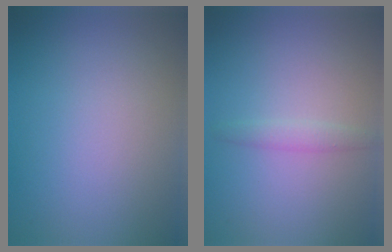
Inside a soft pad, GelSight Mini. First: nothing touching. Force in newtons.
{"total": 1.2, "press": 1.2, "slide": 0.1}